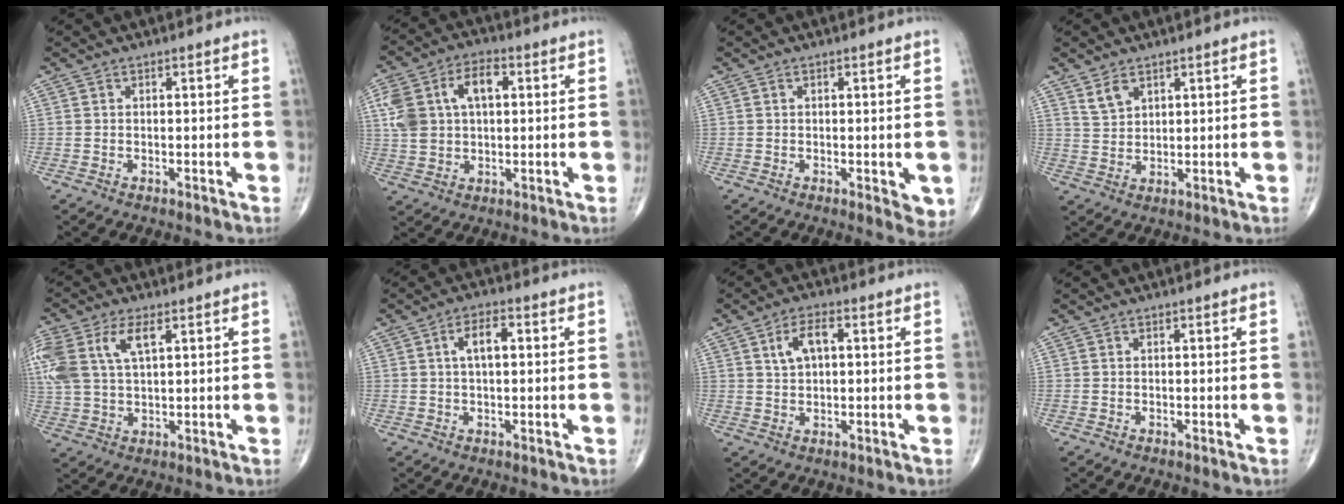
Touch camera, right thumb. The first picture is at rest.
{"total": 12.4, "force": [2.7, 7.8, 9.3], "torque": [-0.170, 0.021, 0.051]}
{"total": 4.0, "force": [-0.7, 1.6, 3.6], "torque": [-0.027, -0.006, -0.008]}
{"total": 3.6, "force": [2.4, 2.0, 1.7], "torque": [-0.026, -0.015, 0.055]}
{"total": 15.3, "force": [5.4, 8.2, 11.7], "torque": [-0.294, 0.012, 0.105]}
{"total": 5.2, "force": [1.1, 2.3, 4.5], "torque": [-0.075, 0.008, 0.016]}
{"total": 5.6, "force": [1.6, 2.9, 4.5], "torque": [-0.080, 0.007, 0.029]}
{"total": 0.0}